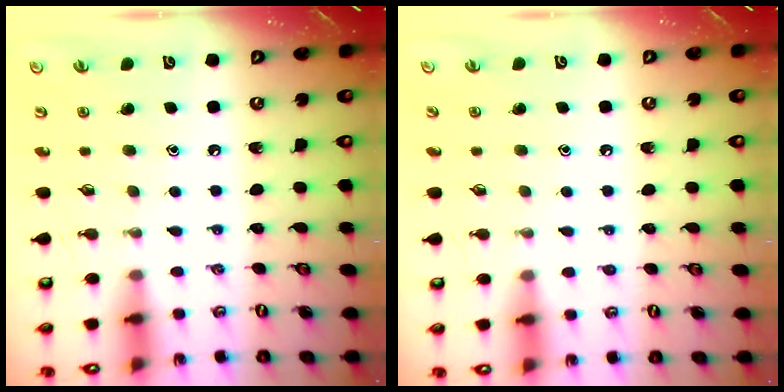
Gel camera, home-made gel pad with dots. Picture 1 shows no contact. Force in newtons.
{"total": 2.9, "press": 2.8, "slide": 0.4}